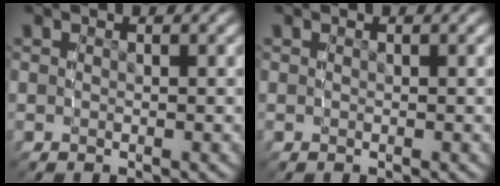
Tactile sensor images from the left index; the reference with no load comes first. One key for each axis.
{"total": 0.0}